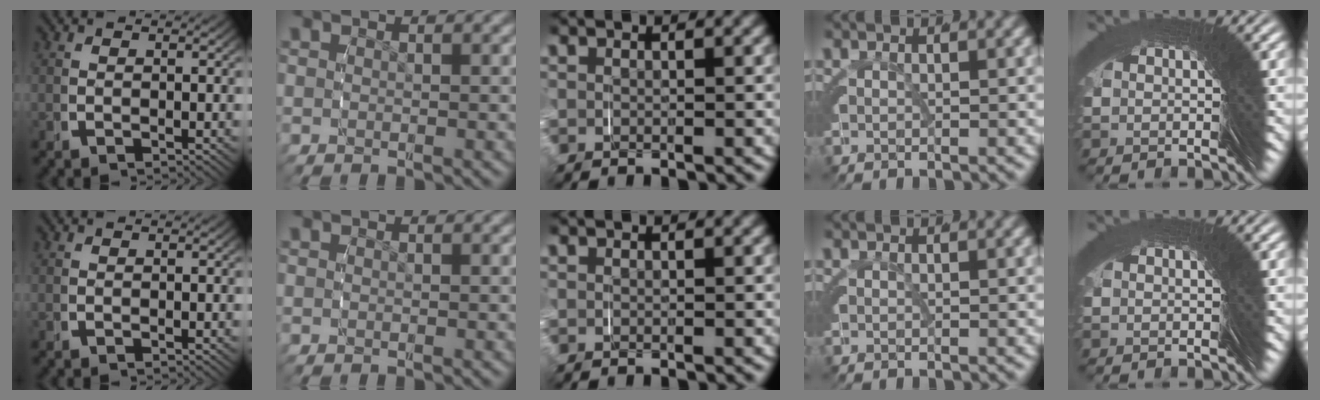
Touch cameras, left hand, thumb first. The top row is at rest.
{}